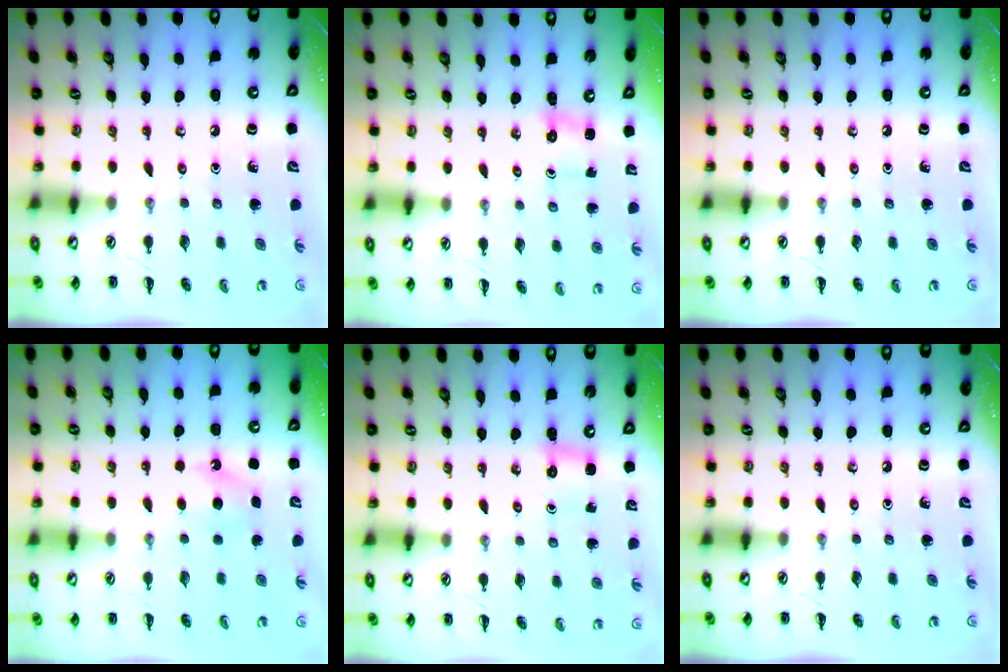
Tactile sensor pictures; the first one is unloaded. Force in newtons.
{"total": 1.1, "press": 1.1, "slide": 0.4}
{"total": 0.0}
{"total": 5.4, "press": 5.2, "slide": 1.2}
{"total": 2.6, "press": 2.5, "slide": 0.7}
{"total": 0.0}